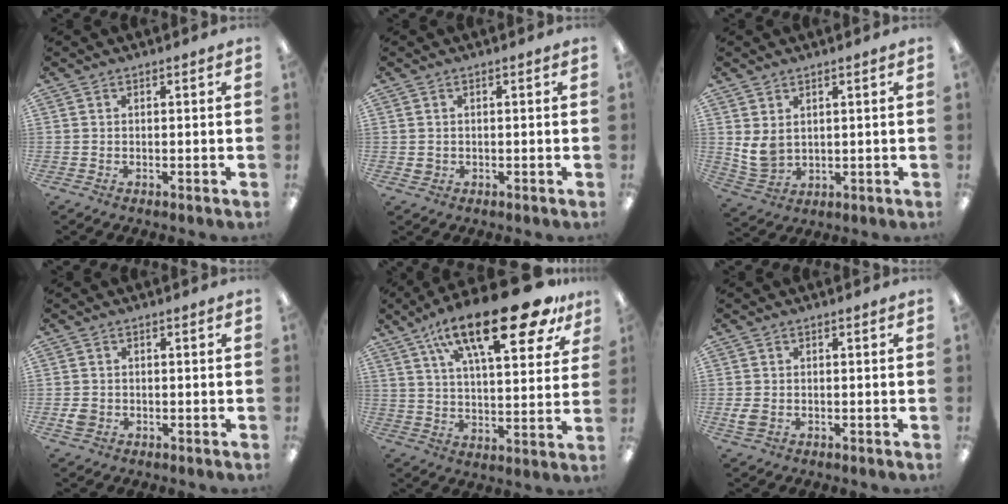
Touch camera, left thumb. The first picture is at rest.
{"total": 1.4, "force": [0.0, 1.2, 0.5], "torque": [-0.012, 0.005, -0.002]}
{"total": 5.4, "force": [2.2, 3.7, 3.3], "torque": [-0.078, -0.008, 0.043]}
{"total": 2.6, "force": [-0.7, 2.2, 1.2], "torque": [-0.028, 0.002, -0.015]}
{"total": 24.7, "force": [14.7, 8.3, 18.0], "torque": [-0.277, -0.074, 0.233]}
{"total": 3.3, "force": [-0.8, 2.3, 2.2], "torque": [-0.051, 0.001, -0.015]}